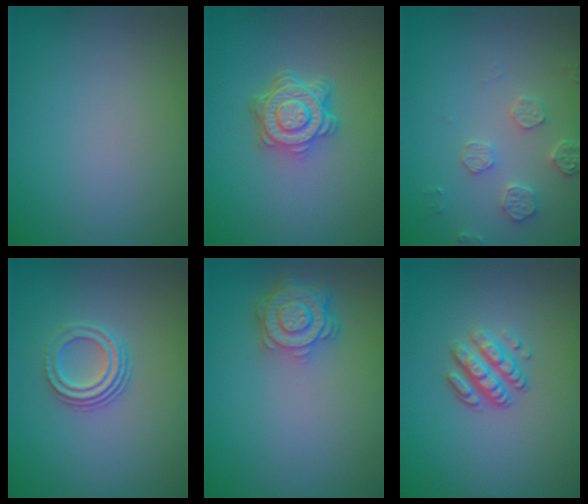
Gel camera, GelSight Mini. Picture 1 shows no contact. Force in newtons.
{"total": 4.7, "press": 3.6, "slide": 2.9}
{"total": 2.5, "press": 2.5, "slide": 0.5}
{"total": 2.9, "press": 2.1, "slide": 2.0}
{"total": 4.4, "press": 3.5, "slide": 2.6}
{"total": 3.3, "press": 2.4, "slide": 2.2}